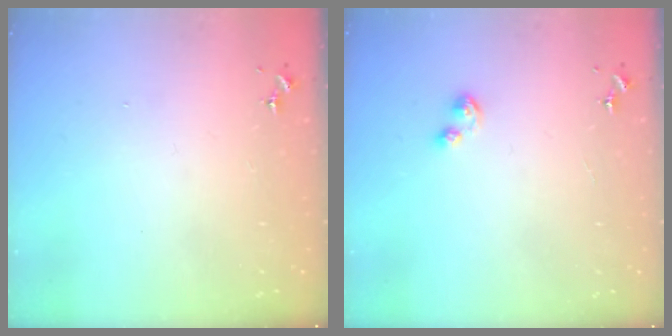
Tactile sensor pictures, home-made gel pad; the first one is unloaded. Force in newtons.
{"total": 4.5, "press": 4.5, "slide": 0.4}